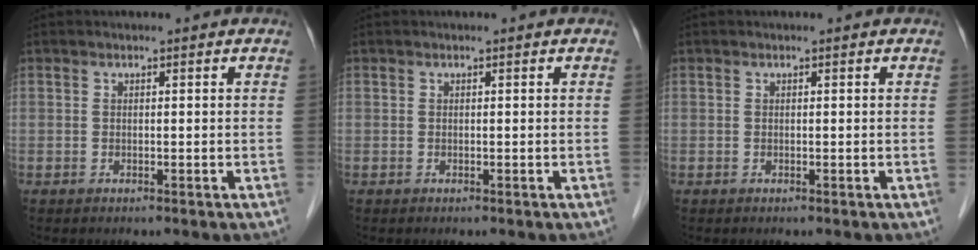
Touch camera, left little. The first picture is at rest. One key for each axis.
{"total": 0.0}
{"total": 0.0}